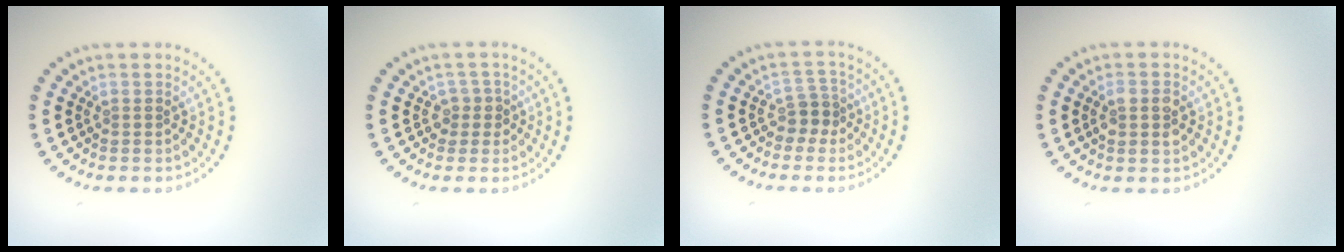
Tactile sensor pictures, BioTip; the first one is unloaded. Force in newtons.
{"total": 1.6, "press": 1.3, "slide": 1.0}
{"total": 2.0, "press": 1.6, "slide": 1.2}
{"total": 2.0, "press": 2.0, "slide": 0.3}